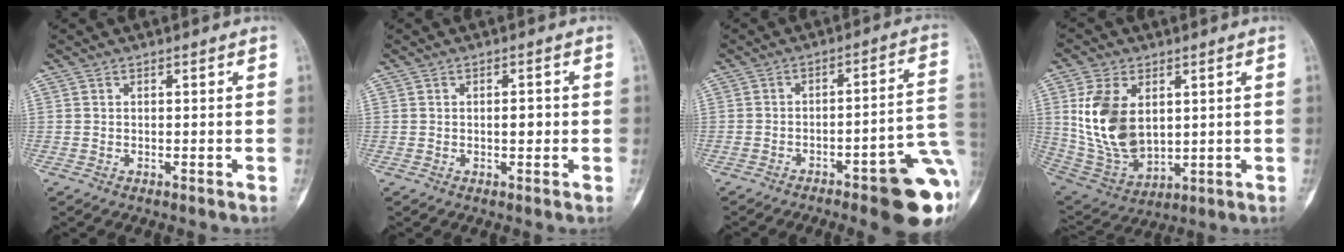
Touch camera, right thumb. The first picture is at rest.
{"total": 2.3, "force": [-0.1, 1.2, 2.0], "torque": [-0.022, 0.002, -0.004]}
{"total": 18.3, "force": [-7.9, 4.7, 15.9], "torque": [-0.143, 0.042, -0.096]}
{"total": 15.5, "force": [3.1, 9.8, 11.6], "torque": [-0.206, -0.019, 0.077]}